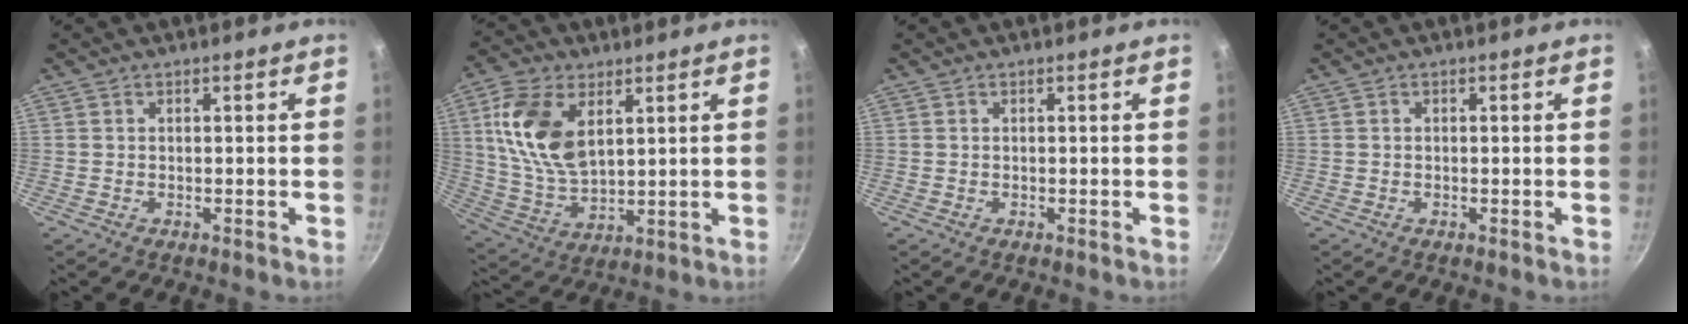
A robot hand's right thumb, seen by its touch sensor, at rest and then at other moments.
{"total": 14.6, "force": [4.8, 8.4, 10.9], "torque": [-0.198, -0.017, 0.104]}
{"total": 0.0}
{"total": 0.0}